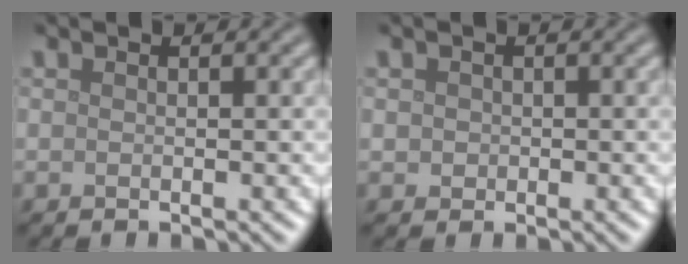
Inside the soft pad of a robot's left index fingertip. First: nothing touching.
{"total": 0.9, "force": [0.1, 0.9, 0.2], "torque": [0.002, -0.003, 0.001]}